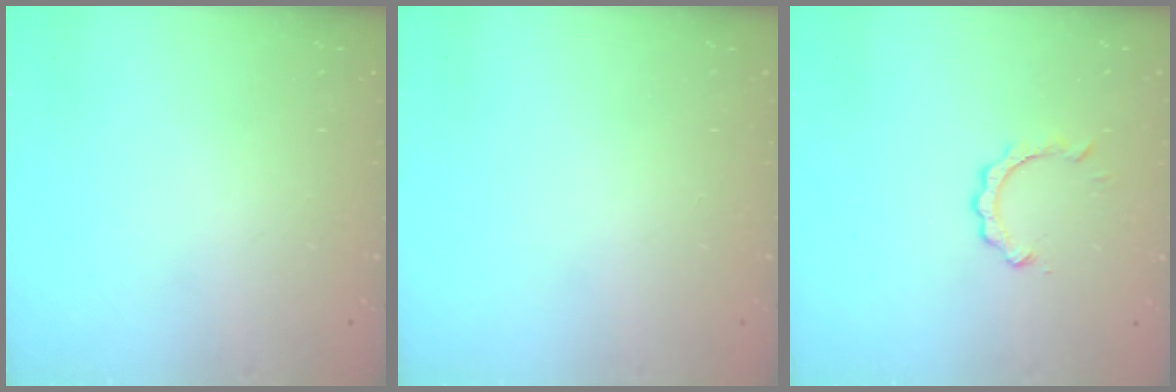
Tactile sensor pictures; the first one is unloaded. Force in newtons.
{"total": 0.0}
{"total": 2.7, "press": 2.6, "slide": 0.3}